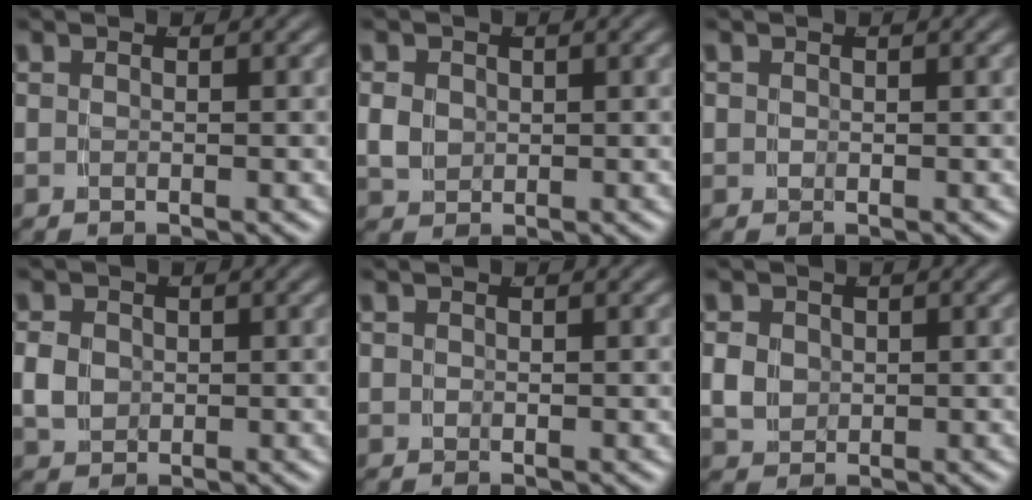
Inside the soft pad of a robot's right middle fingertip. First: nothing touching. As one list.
[{"total": 2.4, "force": [0.1, 2.0, 1.2], "torque": [-0.027, -0.004, 0.006]}, {"total": 1.0, "force": [0.0, 1.0, 0.3], "torque": [-0.011, -0.004, 0.000]}, {"total": 2.6, "force": [-0.1, 2.2, 1.4], "torque": [-0.030, -0.002, 0.001]}, {"total": 0.8, "force": [-0.1, 0.7, 0.2], "torque": [-0.009, -0.005, -0.003]}, {"total": 2.9, "force": [0.1, 2.5, 1.4], "torque": [-0.029, -0.005, 0.005]}]